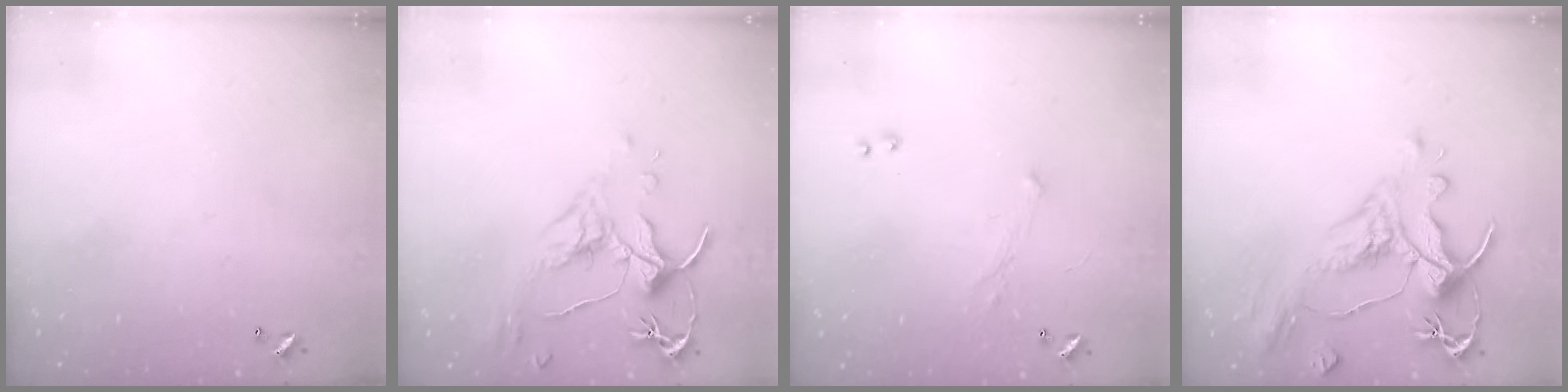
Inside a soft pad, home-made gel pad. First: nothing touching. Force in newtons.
{"total": 1.6, "press": 1.4, "slide": 0.7}
{"total": 0.7, "press": 0.3, "slide": 0.6}
{"total": 1.6, "press": 0.3, "slide": 1.5}